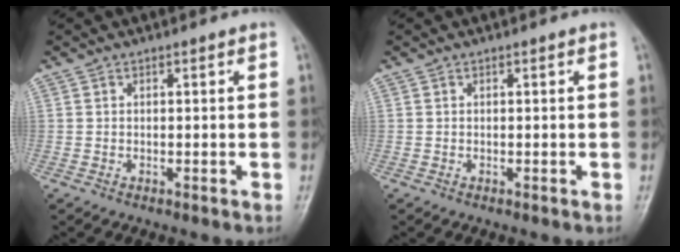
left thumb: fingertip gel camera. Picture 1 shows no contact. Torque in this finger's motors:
{"motor_torque": [0.00, 0.00, 0.00, 0.00, 0.00]}